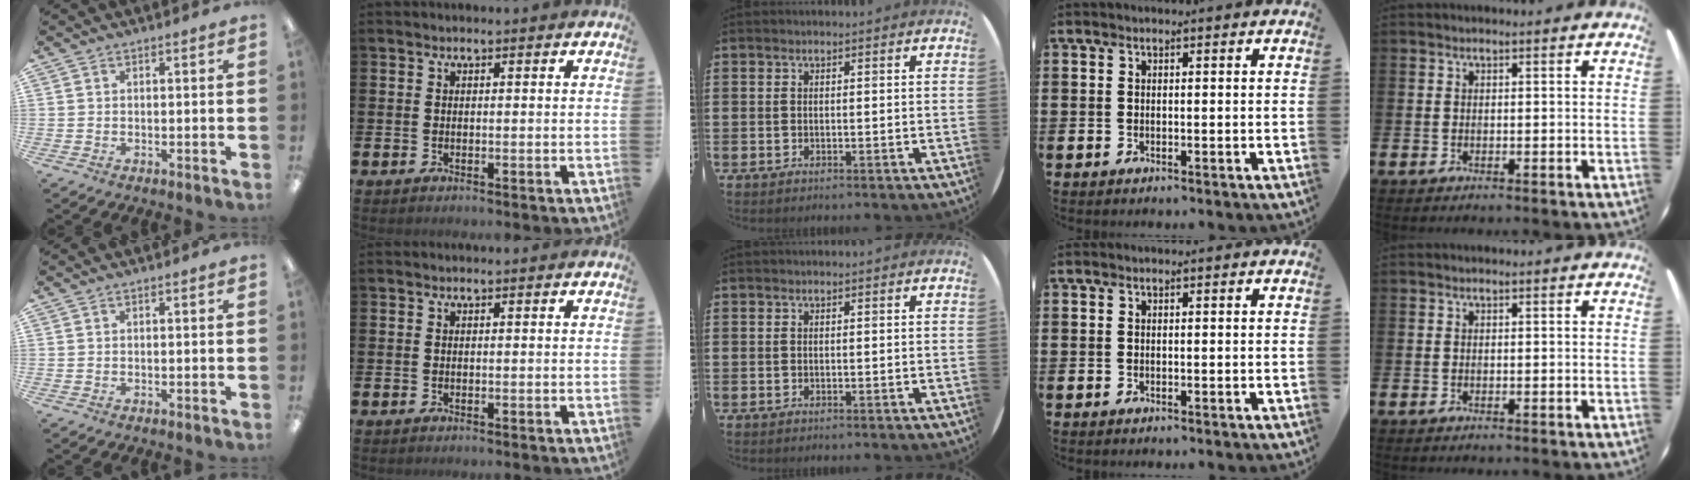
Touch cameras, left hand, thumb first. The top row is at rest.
{}